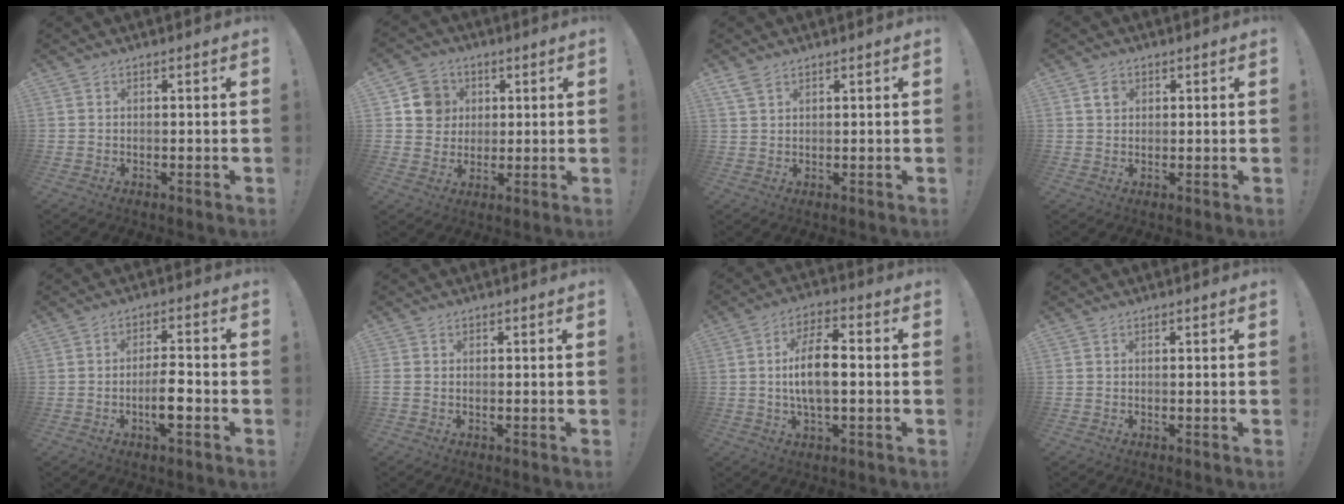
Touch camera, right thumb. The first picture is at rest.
{"total": 9.1, "force": [2.7, 8.4, 1.9], "torque": [-0.015, -0.014, 0.057]}
{"total": 3.1, "force": [2.2, 1.4, 1.7], "torque": [-0.035, -0.006, 0.042]}
{"total": 3.0, "force": [1.3, 2.4, 1.3], "torque": [-0.020, 0.001, 0.023]}
{"total": 6.9, "force": [-2.7, 2.2, 6.0], "torque": [-0.104, 0.007, -0.048]}
{"total": 0.8, "force": [-0.3, 0.5, 0.5], "torque": [-0.015, 0.004, -0.003]}
{"total": 10.6, "force": [-0.7, 4.5, 9.6], "torque": [-0.177, 0.007, -0.015]}
{"total": 0.0}